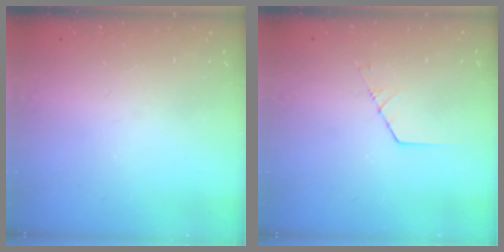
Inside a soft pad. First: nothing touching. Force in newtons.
{"total": 1.3, "press": 1.3, "slide": 0.1}